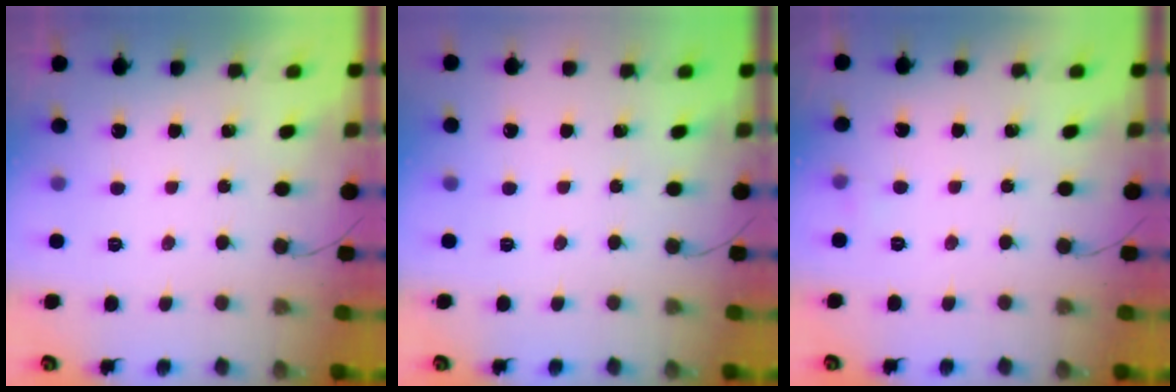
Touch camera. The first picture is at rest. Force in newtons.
{"total": 0.0}
{"total": 2.5, "press": 2.3, "slide": 1.1}